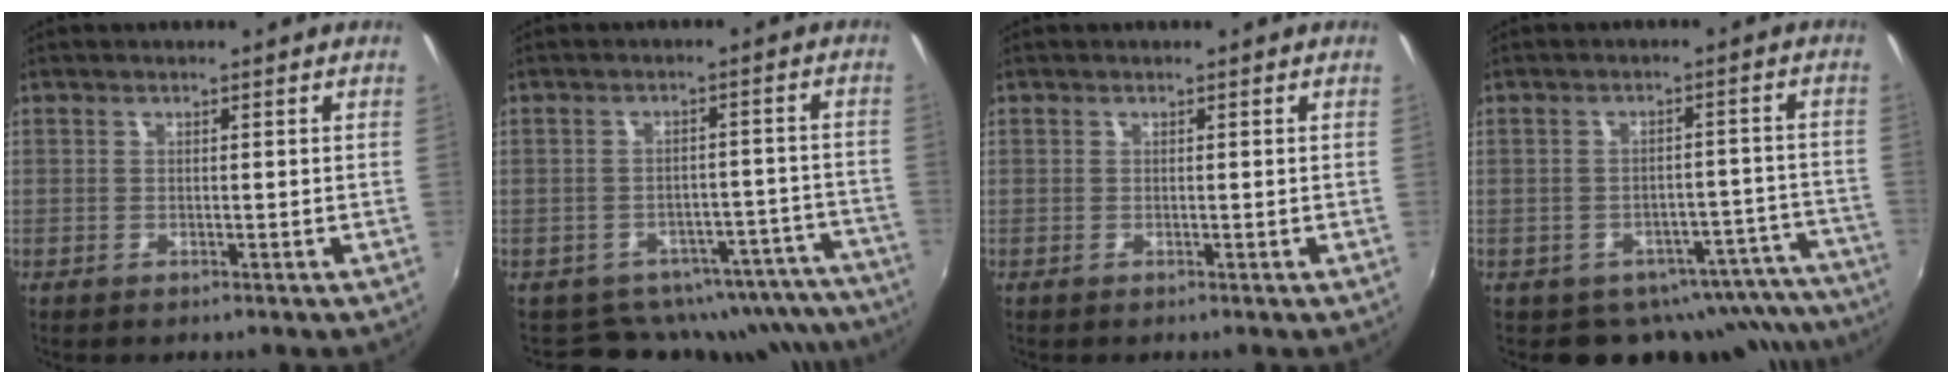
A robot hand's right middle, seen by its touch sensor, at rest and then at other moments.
{"total": 15.2, "force": [-13.7, 6.3, 2.1], "torque": [-0.015, 0.044, -0.155]}
{"total": 0.0}
{"total": 15.4, "force": [-13.1, 7.4, 3.3], "torque": [-0.042, 0.040, -0.142]}